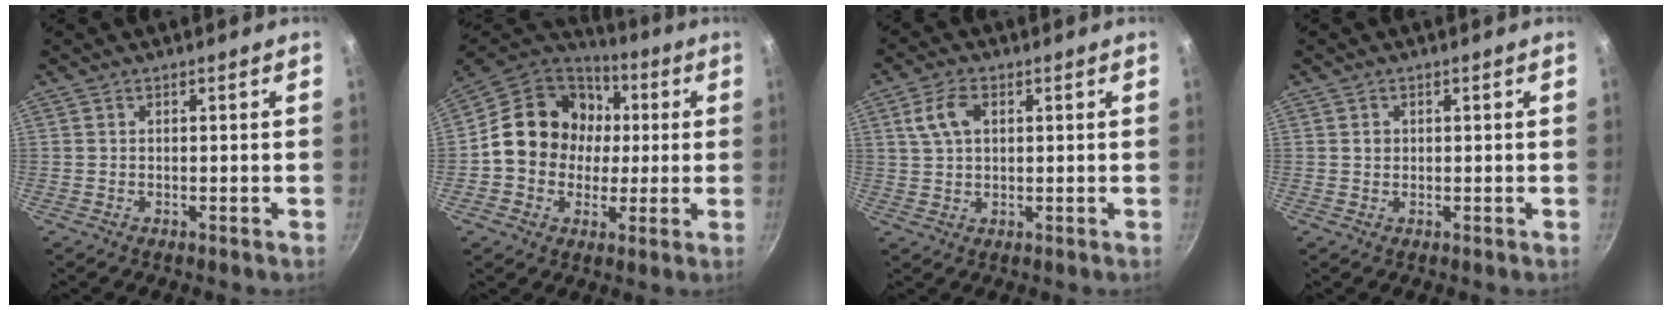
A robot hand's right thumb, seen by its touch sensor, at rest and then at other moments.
{"total": 17.5, "force": [1.2, 15.4, 8.4], "torque": [-0.110, 0.029, 0.008]}
{"total": 6.0, "force": [1.9, 3.7, 4.3], "torque": [-0.078, 0.006, 0.034]}
{"total": 1.3, "force": [0.2, 1.1, 0.5], "torque": [-0.004, 0.003, 0.003]}